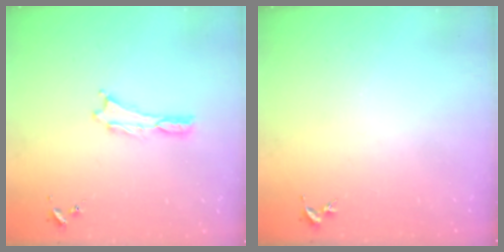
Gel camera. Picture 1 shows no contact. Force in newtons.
{"total": 0.0}